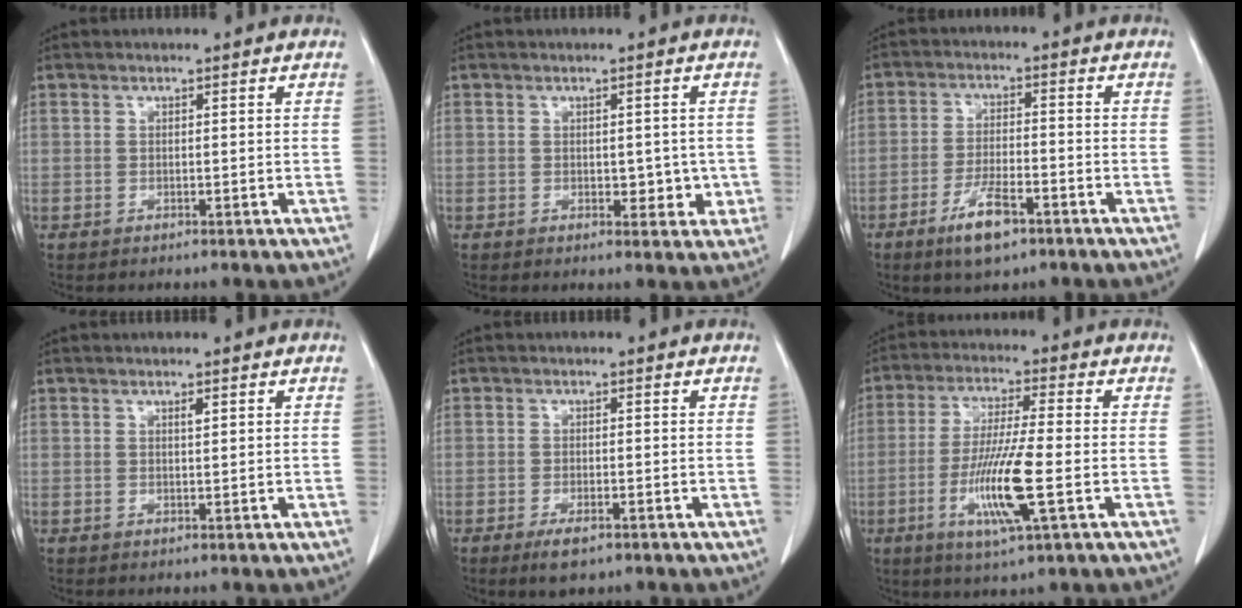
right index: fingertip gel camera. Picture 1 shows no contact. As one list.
[{"total": 3.6, "force": [-0.4, 2.3, 2.7], "torque": [-0.022, 0.003, 0.001]}, {"total": 7.0, "force": [-4.2, 1.9, 5.3], "torque": [-0.104, -0.007, -0.069]}, {"total": 0.6, "force": [0.3, 0.1, 0.5], "torque": [-0.012, -0.001, 0.006]}, {"total": 3.3, "force": [-2.0, 1.0, 2.4], "torque": [-0.047, -0.003, -0.029]}, {"total": 11.2, "force": [-3.2, 0.2, 10.7], "torque": [-0.211, -0.017, -0.062]}]